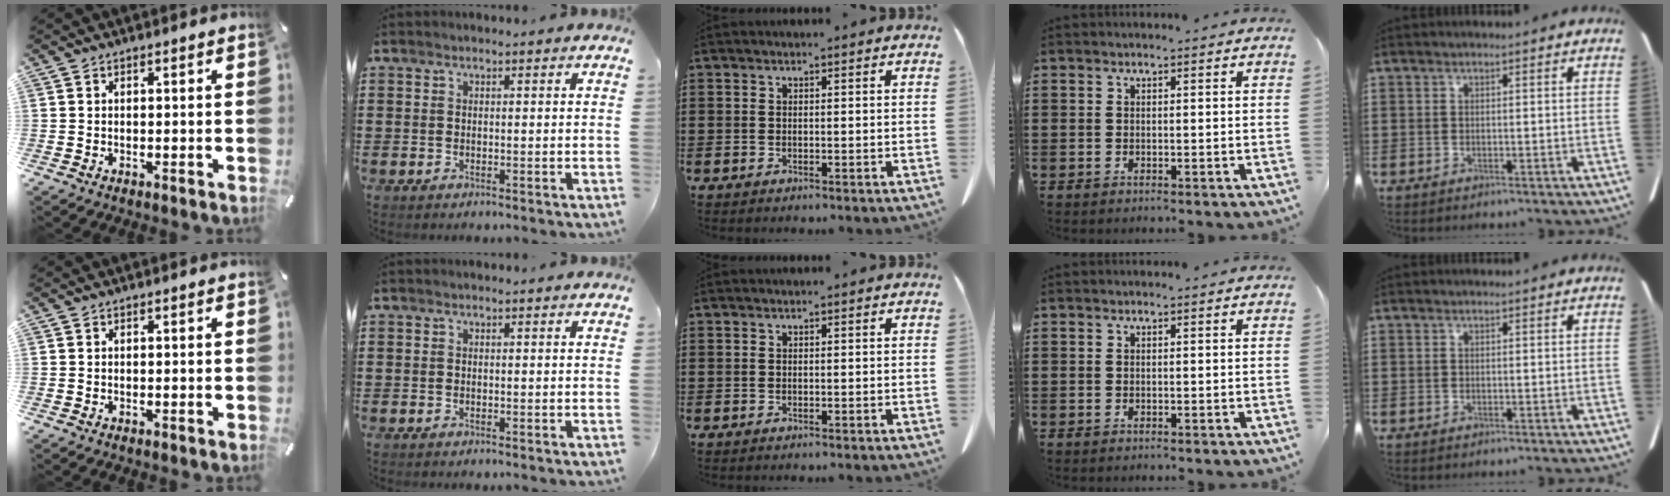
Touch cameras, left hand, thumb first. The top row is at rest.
{}